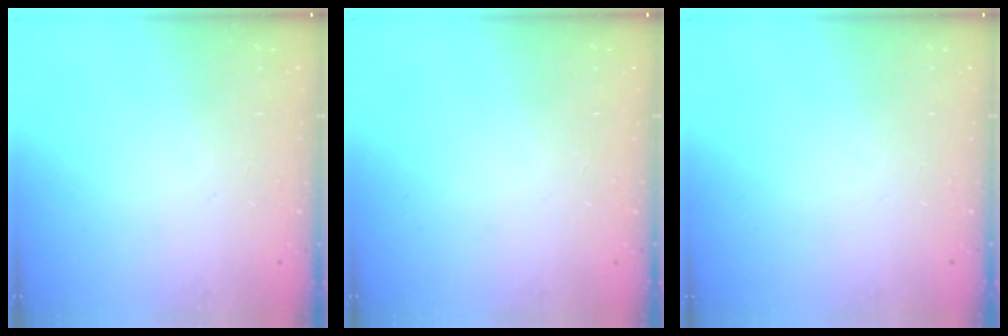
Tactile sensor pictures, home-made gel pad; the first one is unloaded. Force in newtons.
{"total": 0.0}
{"total": 0.0}